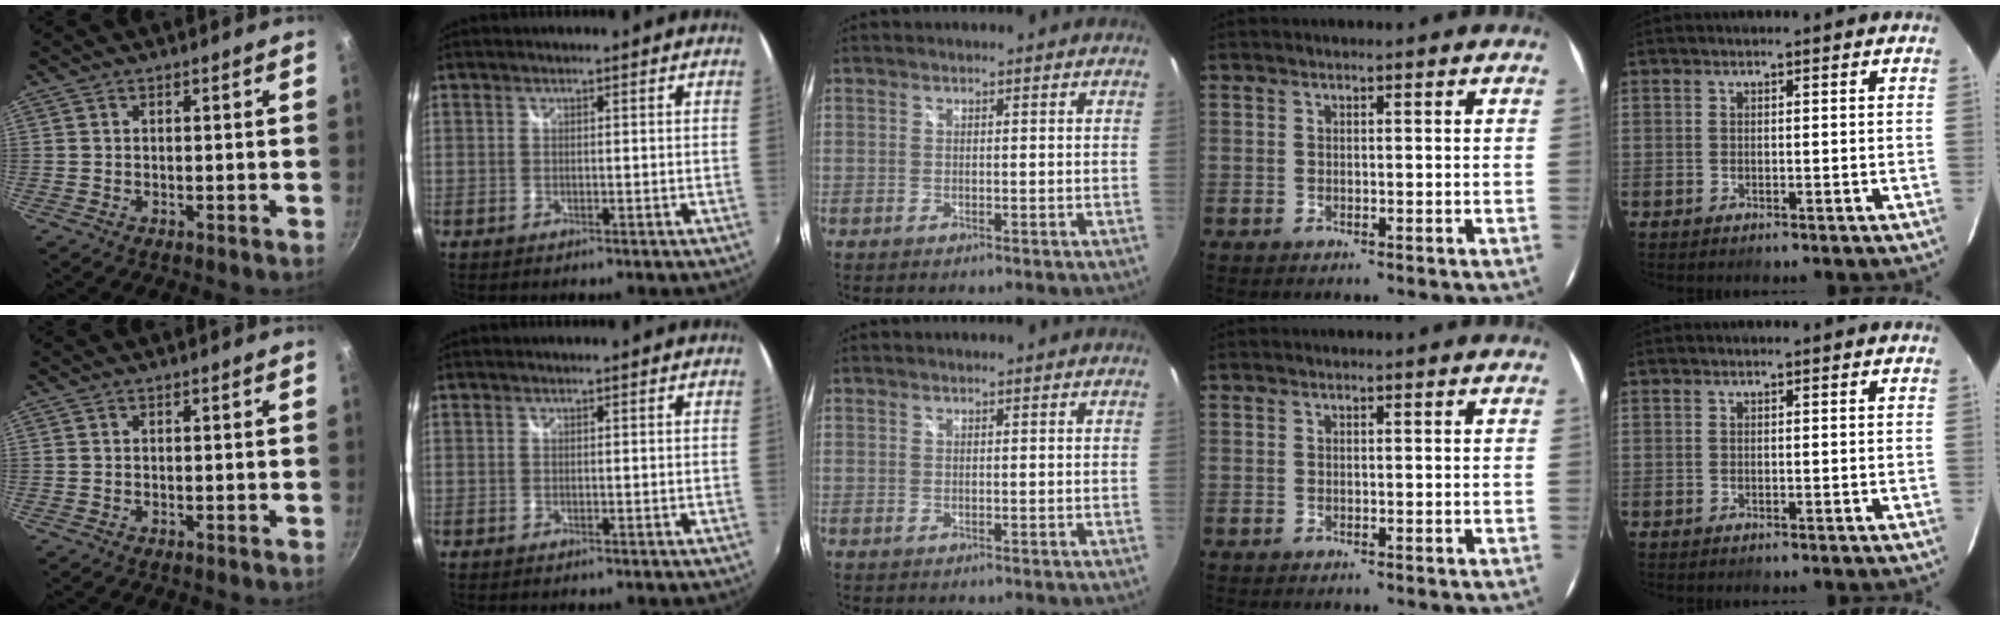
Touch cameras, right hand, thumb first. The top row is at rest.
{}